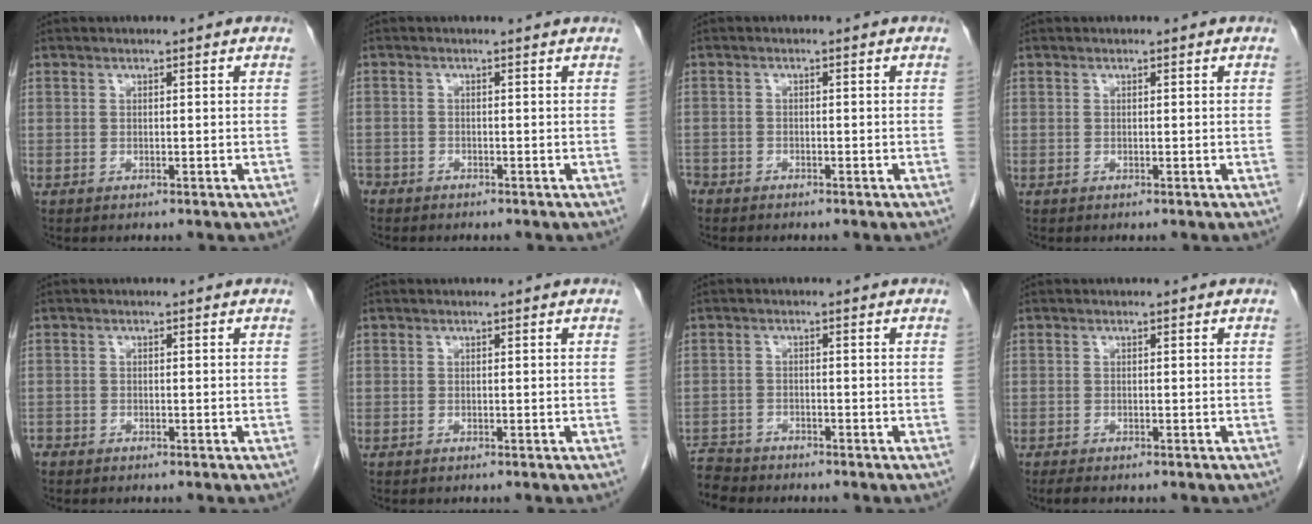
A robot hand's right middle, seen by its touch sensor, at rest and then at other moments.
{"total": 2.6, "force": [-1.7, 1.5, 1.1], "torque": [-0.020, 0.004, -0.023]}
{"total": 3.1, "force": [-2.7, 1.5, 0.6], "torque": [-0.017, 0.000, -0.047]}
{"total": 0.0}
{"total": 1.3, "force": [-1.1, 0.7, 0.2], "torque": [-0.011, -0.001, -0.021]}
{"total": 0.0}
{"total": 4.9, "force": [-4.8, 0.9, 0.0], "torque": [-0.002, -0.011, -0.090]}
{"total": 1.5, "force": [-1.1, 0.3, 0.8], "torque": [-0.022, -0.005, -0.016]}